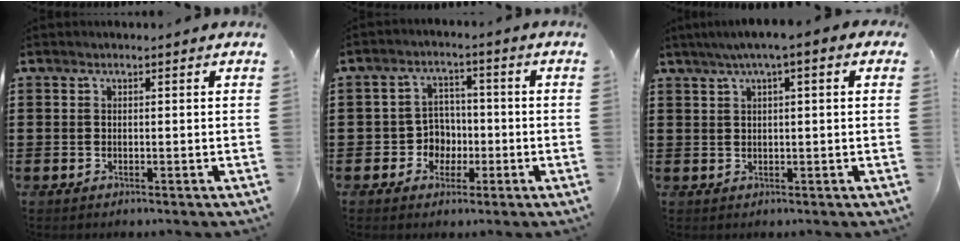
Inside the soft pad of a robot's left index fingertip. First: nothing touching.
{"total": 4.7, "force": [-1.4, 4.2, 1.4], "torque": [-0.041, 0.010, -0.027]}
{"total": 3.3, "force": [1.0, 0.3, 3.2], "torque": [-0.060, 0.003, 0.015]}